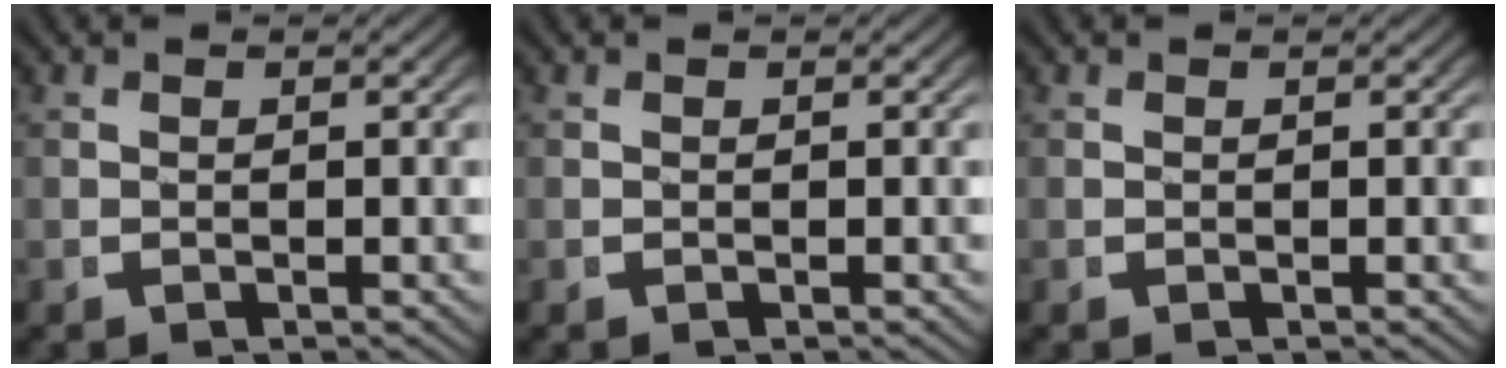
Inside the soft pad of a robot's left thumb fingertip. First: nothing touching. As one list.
[{"total": 0.0}, {"total": 0.0}]